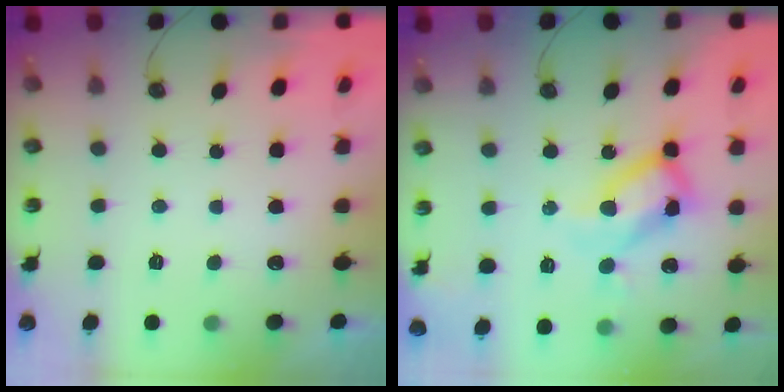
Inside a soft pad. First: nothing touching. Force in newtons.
{"total": 17.2, "press": 17.2, "slide": 0.9}